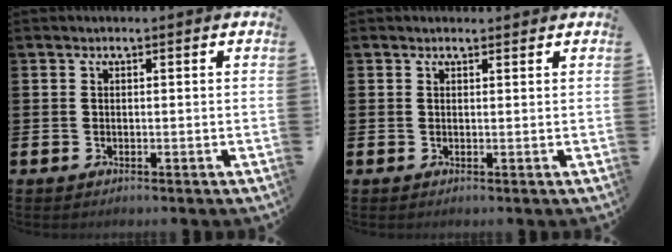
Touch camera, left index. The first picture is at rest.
{"total": 0.7, "force": [0.6, 0.2, 0.2], "torque": [0.006, -0.001, 0.009]}